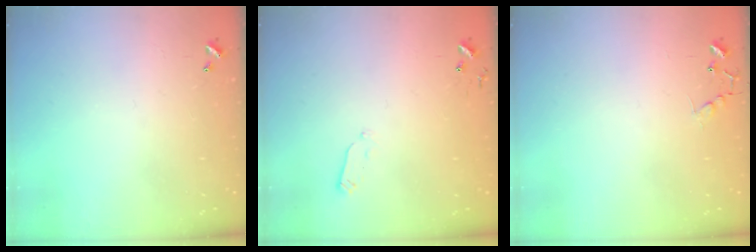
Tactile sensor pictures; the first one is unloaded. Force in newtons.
{"total": 3.7, "press": 3.6, "slide": 0.8}
{"total": 6.7, "press": 6.7, "slide": 0.4}